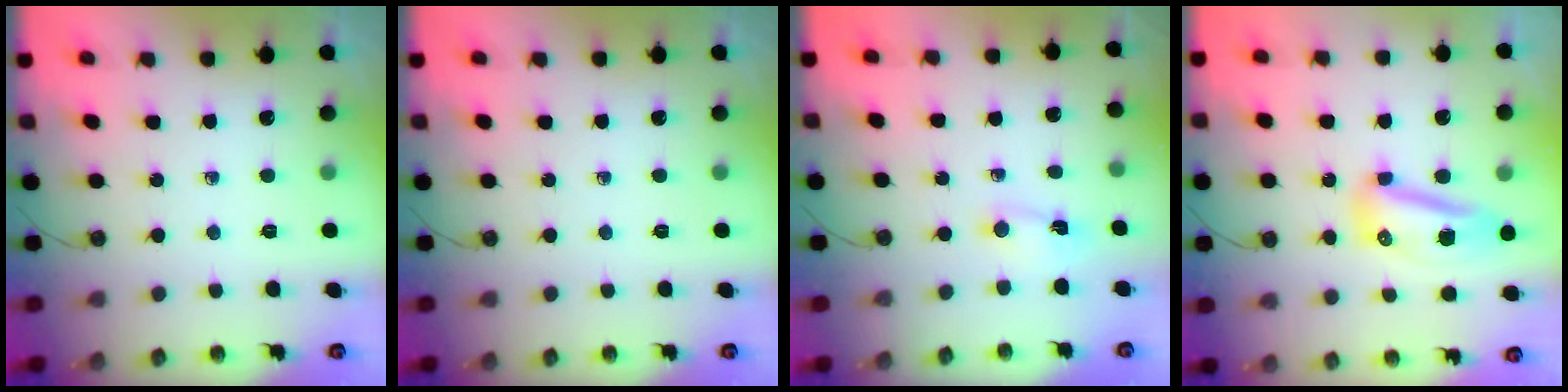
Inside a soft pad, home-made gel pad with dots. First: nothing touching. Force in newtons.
{"total": 0.0}
{"total": 1.4, "press": 1.4, "slide": 0.1}
{"total": 9.4, "press": 9.3, "slide": 1.1}